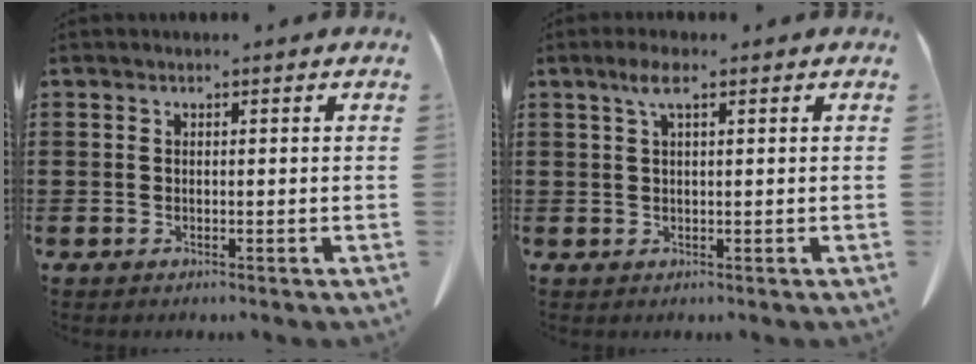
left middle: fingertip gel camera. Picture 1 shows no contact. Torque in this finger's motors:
{"motor_torque": [0.89, 0.20, 0.10, 0.08]}